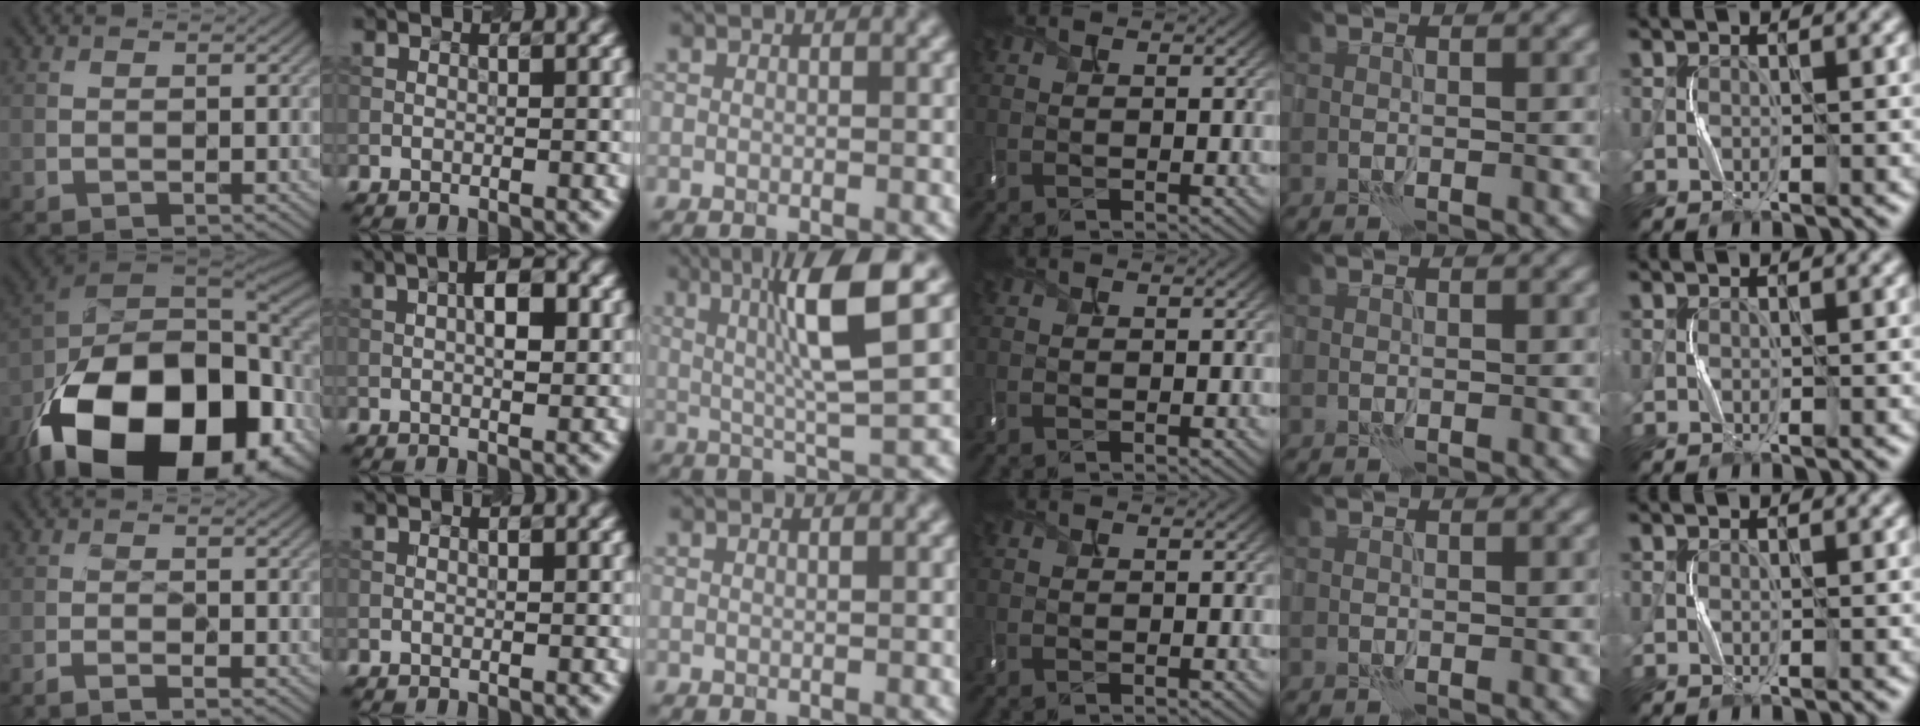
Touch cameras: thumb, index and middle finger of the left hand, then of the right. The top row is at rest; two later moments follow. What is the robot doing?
{"motion": "shake", "object": "tambourine"}